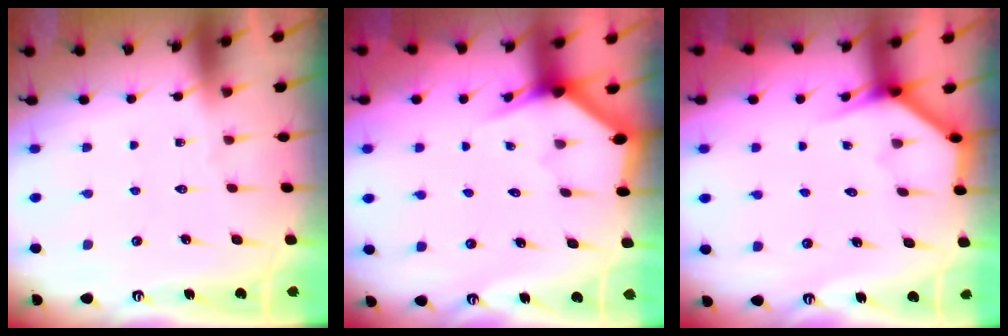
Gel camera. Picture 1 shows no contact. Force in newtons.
{"total": 2.9, "press": 2.9, "slide": 0.1}
{"total": 3.7, "press": 3.7, "slide": 0.3}